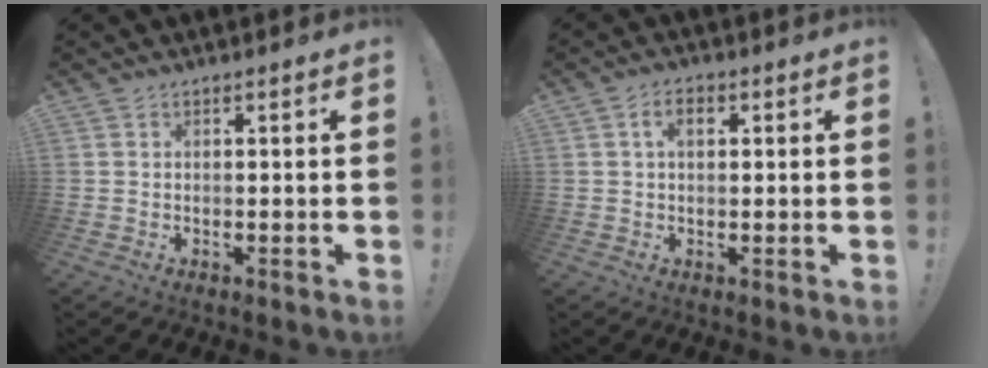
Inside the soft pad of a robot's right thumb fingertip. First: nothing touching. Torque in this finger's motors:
{"motor_torque": [-0.16, 0.16, 0.01, 0.01, 0.03]}